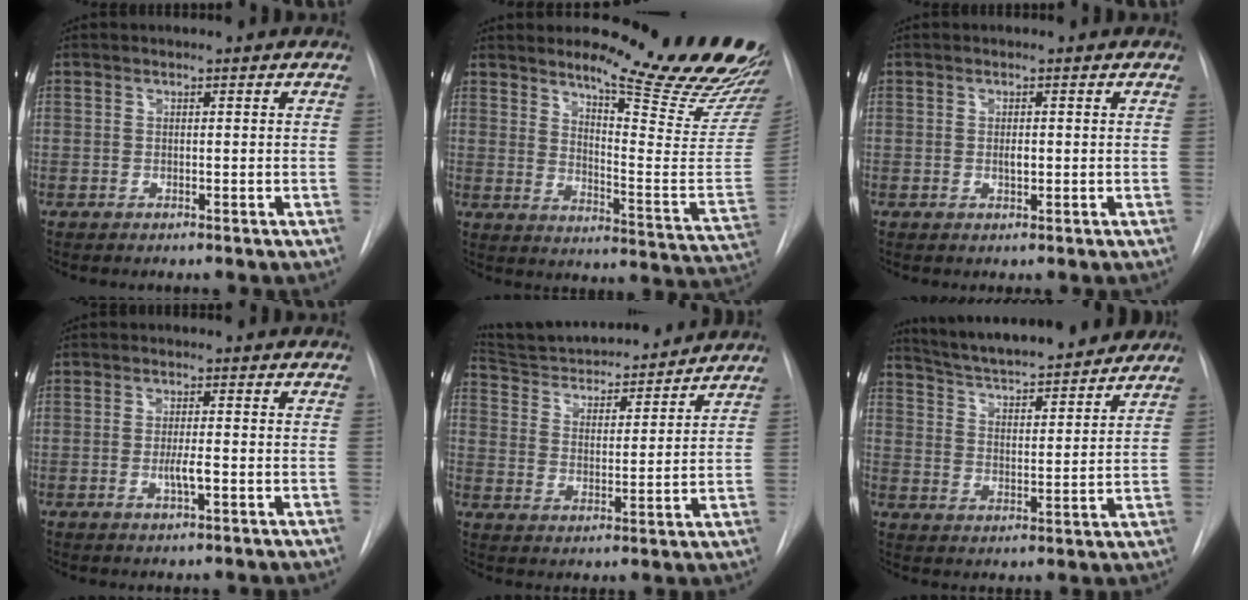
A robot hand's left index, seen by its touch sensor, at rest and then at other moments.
{"total": 21.3, "force": [18.5, 1.2, 10.5], "torque": [-0.142, -0.124, 0.227]}
{"total": 1.1, "force": [0.1, 0.4, 1.0], "torque": [-0.018, -0.002, 0.003]}
{"total": 2.6, "force": [-0.7, 0.2, 2.5], "torque": [-0.049, -0.003, -0.012]}
{"total": 17.6, "force": [16.5, 3.3, 4.9], "torque": [-0.076, 0.007, 0.255]}
{"total": 19.2, "force": [17.4, 2.7, 7.5], "torque": [-0.121, 0.009, 0.253]}